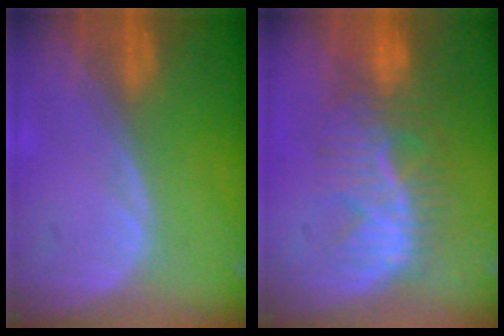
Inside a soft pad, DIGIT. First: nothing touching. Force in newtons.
{"total": 9.7, "press": 8.6, "slide": 4.4}